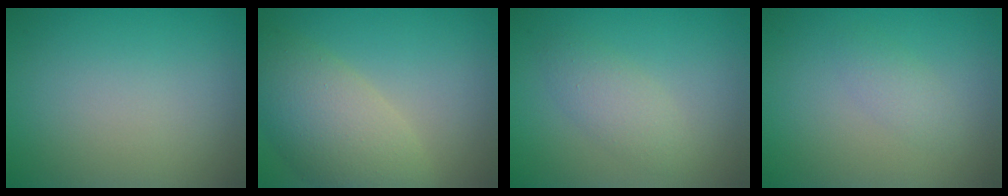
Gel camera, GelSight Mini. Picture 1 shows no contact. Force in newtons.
{"total": 6.9, "press": 6.9, "slide": 0.9}
{"total": 2.3, "press": 2.3, "slide": 0.2}
{"total": 1.4, "press": 1.4, "slide": 0.1}